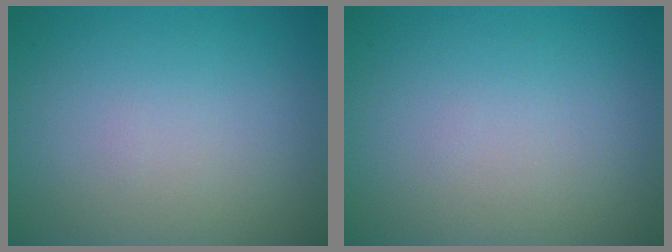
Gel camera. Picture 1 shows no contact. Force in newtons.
{"total": 0.0}